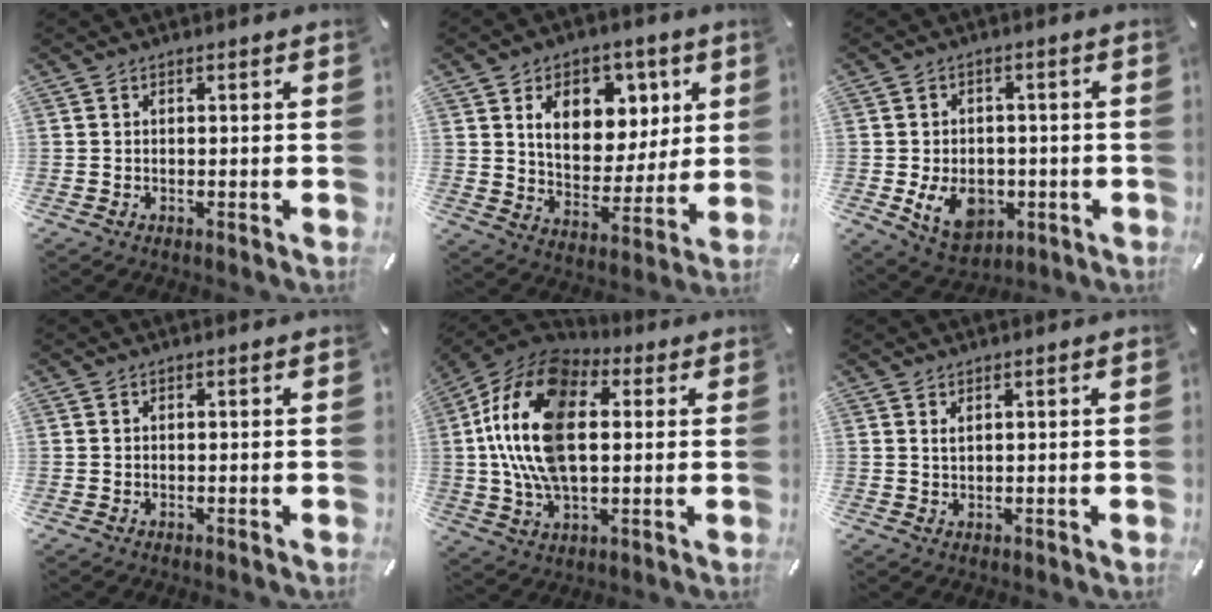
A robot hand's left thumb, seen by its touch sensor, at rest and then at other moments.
{"total": 13.8, "force": [6.1, 10.2, 6.9], "torque": [-0.096, -0.030, 0.110]}
{"total": 10.3, "force": [-2.7, 7.7, 6.2], "torque": [-0.108, 0.007, -0.044]}
{"total": 0.0}
{"total": 21.4, "force": [2.9, 13.0, 16.8], "torque": [-0.366, 0.007, 0.043]}
{"total": 1.2, "force": [0.7, 0.4, 0.9], "torque": [-0.018, -0.001, 0.013]}